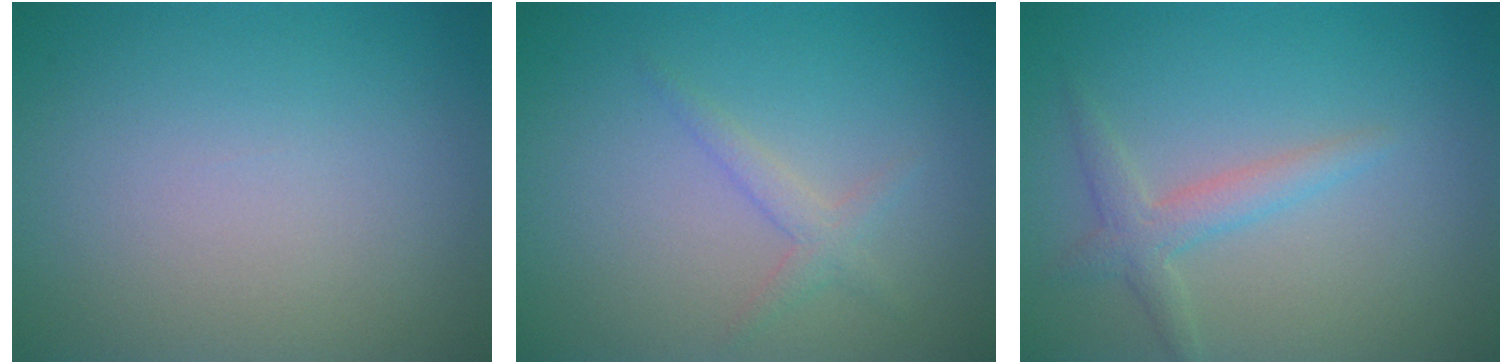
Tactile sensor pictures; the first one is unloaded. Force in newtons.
{"total": 1.3, "press": 1.3, "slide": 0.1}
{"total": 2.2, "press": 2.2, "slide": 0.1}